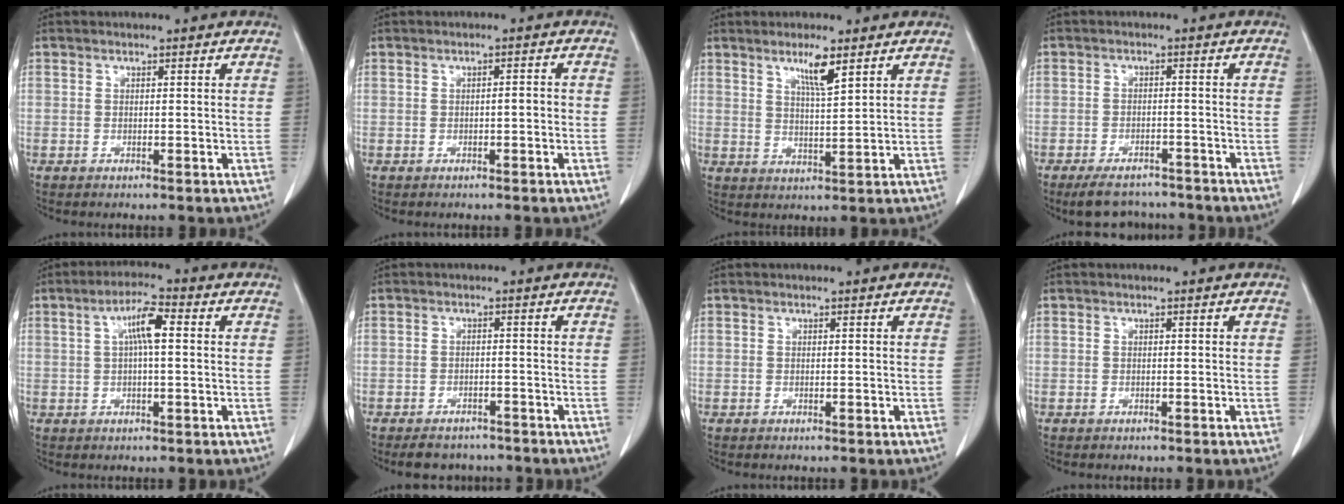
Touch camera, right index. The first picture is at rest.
{"total": 1.2, "force": [-0.3, 0.3, 1.1], "torque": [-0.018, 0.002, -0.004]}
{"total": 4.8, "force": [3.0, 0.1, 3.7], "torque": [-0.068, -0.008, 0.055]}
{"total": 7.4, "force": [-6.5, 2.7, 2.4], "torque": [-0.028, -0.003, -0.091]}
{"total": 5.5, "force": [1.1, 0.8, 5.3], "torque": [-0.099, 0.014, 0.017]}
{"total": 5.7, "force": [-4.9, 2.6, 1.2], "torque": [-0.013, 0.002, -0.062]}
{"total": 0.0}
{"total": 0.0}